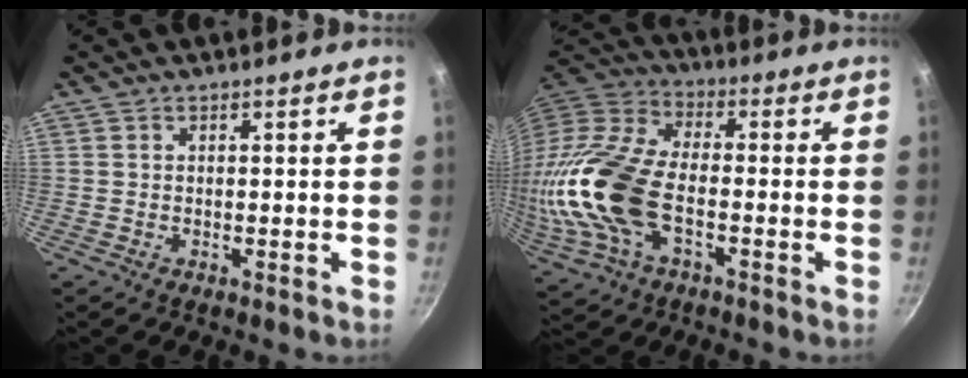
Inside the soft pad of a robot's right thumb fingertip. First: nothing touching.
{"total": 21.4, "force": [-3.8, 11.5, 17.6], "torque": [-0.370, 0.022, -0.081]}